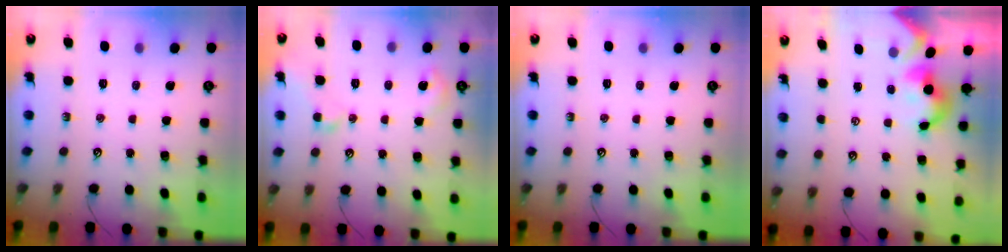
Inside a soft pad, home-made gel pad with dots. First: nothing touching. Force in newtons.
{"total": 3.8, "press": 3.7, "slide": 0.7}
{"total": 0.0}
{"total": 2.0, "press": 1.9, "slide": 0.5}